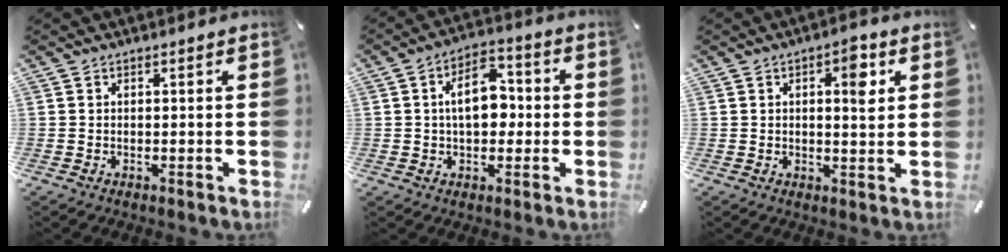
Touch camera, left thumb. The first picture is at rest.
{"total": 10.0, "force": [0.4, 6.5, 7.6], "torque": [-0.109, 0.002, 0.001]}
{"total": 6.2, "force": [2.1, 2.5, 5.2], "torque": [-0.060, -0.013, 0.025]}